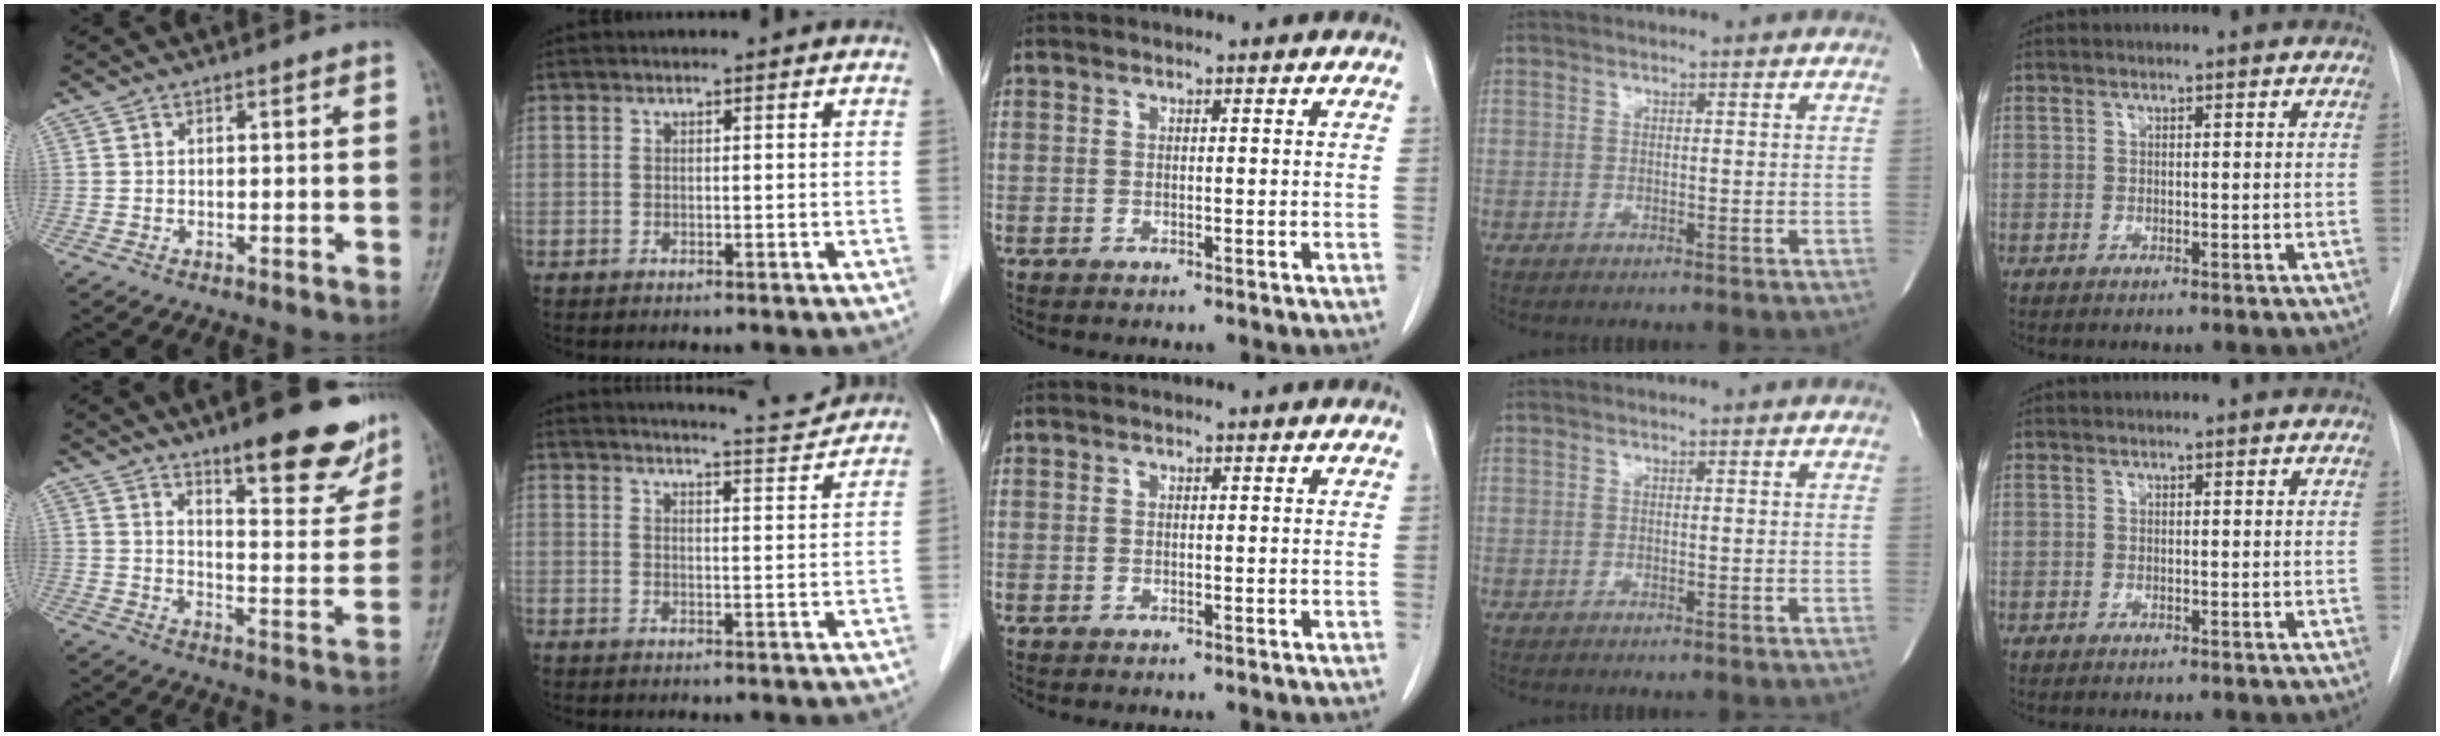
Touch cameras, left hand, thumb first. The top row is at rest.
{"thumb": {"total": 16.5, "force": [11.8, 4.5, 10.7], "torque": [-0.094, -0.083, 0.167]}, "index": {"total": 8.2, "force": [8.1, -0.5, 1.2], "torque": [-0.029, -0.005, 0.105]}}